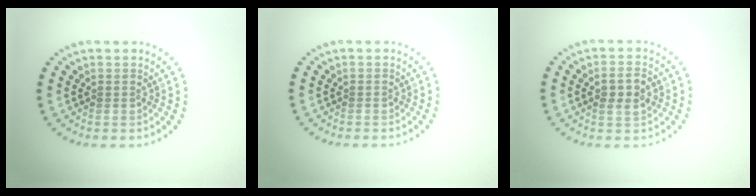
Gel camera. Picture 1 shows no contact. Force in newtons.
{"total": 0.0}
{"total": 2.4, "press": 2.4, "slide": 0.4}